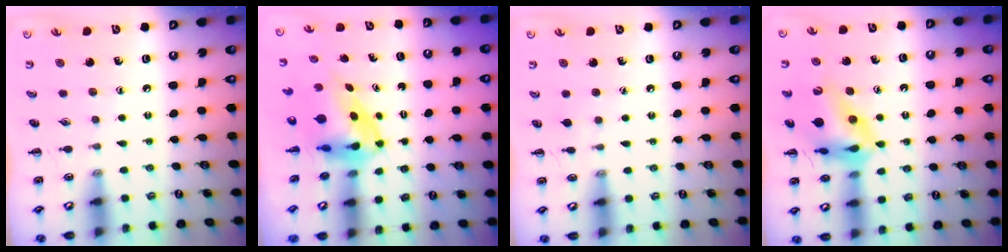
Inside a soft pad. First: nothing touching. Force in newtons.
{"total": 5.0, "press": 4.8, "slide": 1.5}
{"total": 2.4, "press": 2.3, "slide": 0.9}
{"total": 14.4, "press": 13.6, "slide": 4.8}